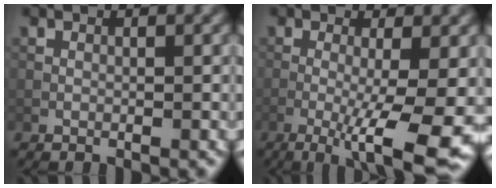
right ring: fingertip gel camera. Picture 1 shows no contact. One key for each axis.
{"total": 8.9, "fx": -2.8, "fy": 1.7, "fz": 8.3, "tx": -0.130, "ty": -0.010, "tz": -0.039}